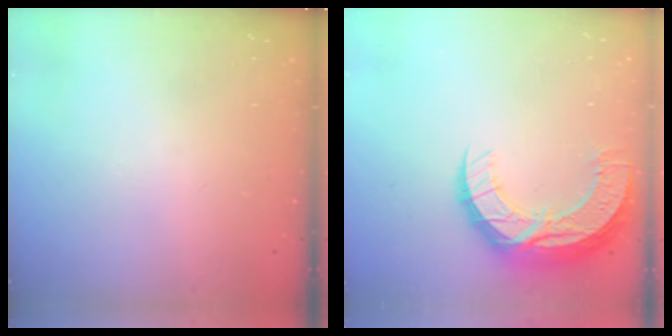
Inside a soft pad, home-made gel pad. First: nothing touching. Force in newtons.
{"total": 15.3, "press": 15.3, "slide": 1.1}